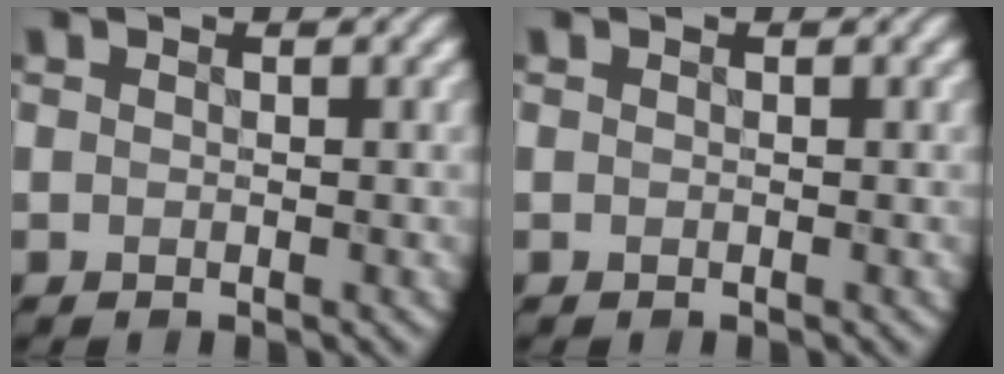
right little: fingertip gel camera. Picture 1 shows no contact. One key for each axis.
{"total": 0.0}